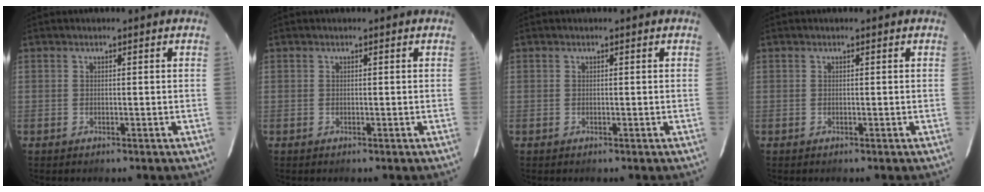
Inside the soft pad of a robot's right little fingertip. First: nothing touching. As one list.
[{"total": 0.0}, {"total": 0.0}, {"total": 0.0}]